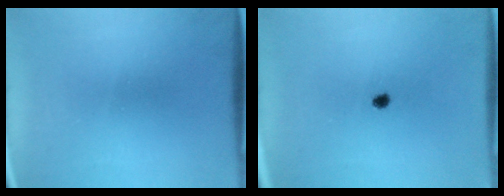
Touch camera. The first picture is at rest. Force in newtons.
{"total": 1.2}